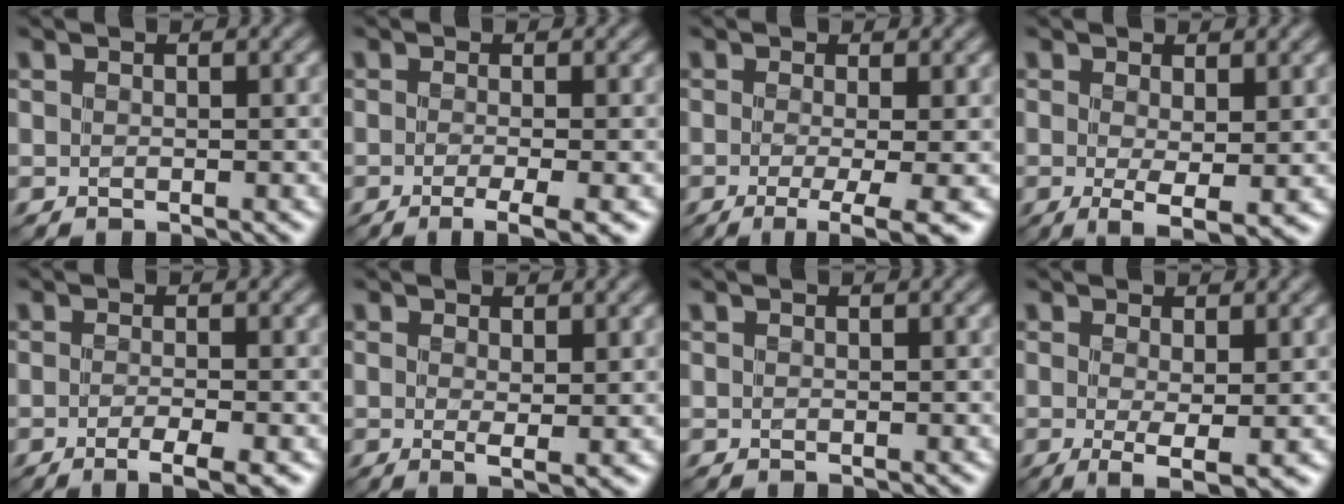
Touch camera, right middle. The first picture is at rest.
{"total": 3.1, "force": [-1.3, 0.6, 2.8], "torque": [-0.045, -0.003, -0.028]}
{"total": 4.9, "force": [-1.7, 1.2, 4.4], "torque": [-0.063, -0.008, -0.025]}
{"total": 3.3, "force": [-0.1, 1.0, 3.2], "torque": [-0.061, -0.010, -0.001]}
{"total": 3.1, "force": [-1.4, 0.7, 2.7], "torque": [-0.046, -0.001, -0.027]}
{"total": 1.9, "force": [0.4, 0.4, 1.8], "torque": [-0.033, -0.005, 0.008]}
{"total": 0.0}
{"total": 3.1, "force": [-0.2, 0.7, 3.0], "torque": [-0.060, -0.009, -0.003]}